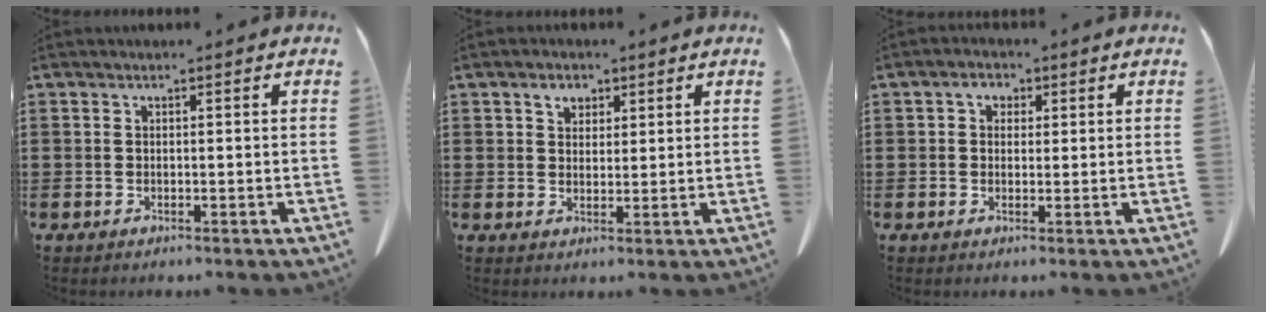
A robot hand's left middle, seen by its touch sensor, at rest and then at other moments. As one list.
[{"total": 2.7, "force": [1.6, 1.8, 1.3], "torque": [-0.023, 0.005, 0.026]}, {"total": 2.2, "force": [0.7, 1.8, 1.1], "torque": [-0.028, 0.012, 0.010]}]